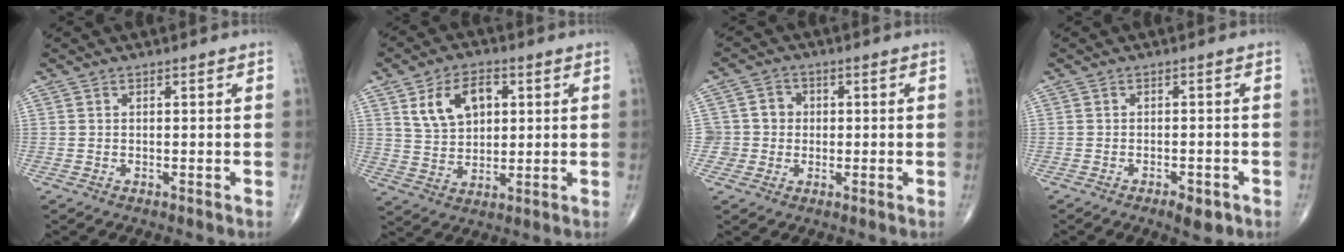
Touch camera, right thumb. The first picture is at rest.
{"total": 10.2, "force": [3.5, 6.7, 6.8], "torque": [-0.097, -0.004, 0.068]}
{"total": 5.3, "force": [-0.1, 5.2, 0.5], "torque": [0.030, 0.014, -0.008]}
{"total": 3.5, "force": [-2.0, 1.4, 2.5], "torque": [-0.037, 0.007, -0.025]}